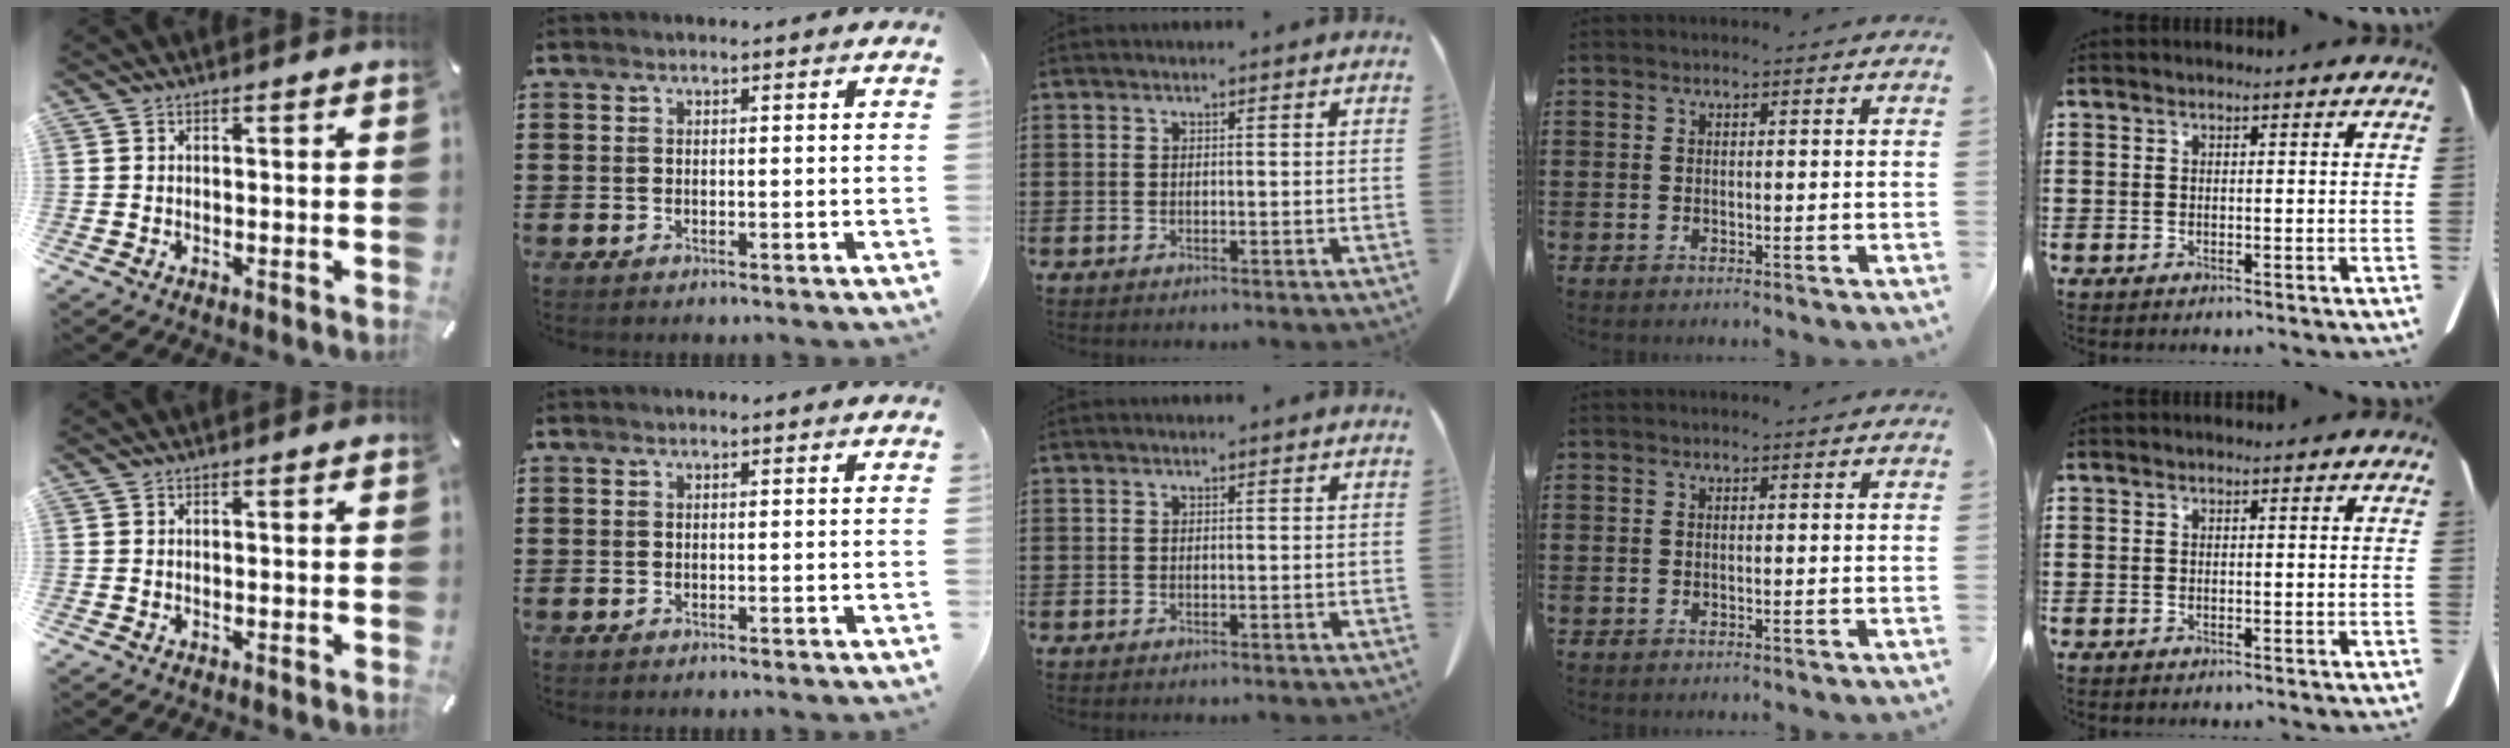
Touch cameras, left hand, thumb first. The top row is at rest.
{}